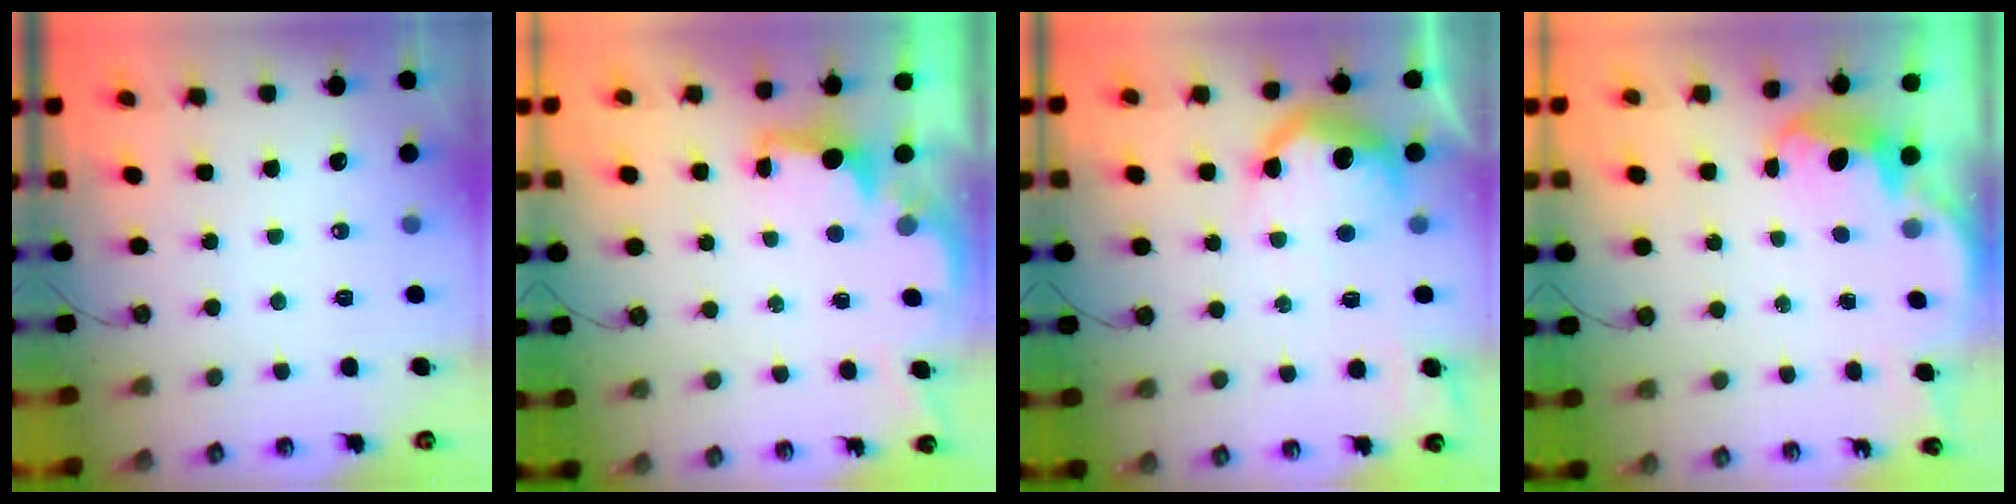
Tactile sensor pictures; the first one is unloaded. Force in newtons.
{"total": 2.0, "press": 1.8, "slide": 0.8}
{"total": 15.7, "press": 15.6, "slide": 1.3}
{"total": 3.5, "press": 3.5, "slide": 0.7}